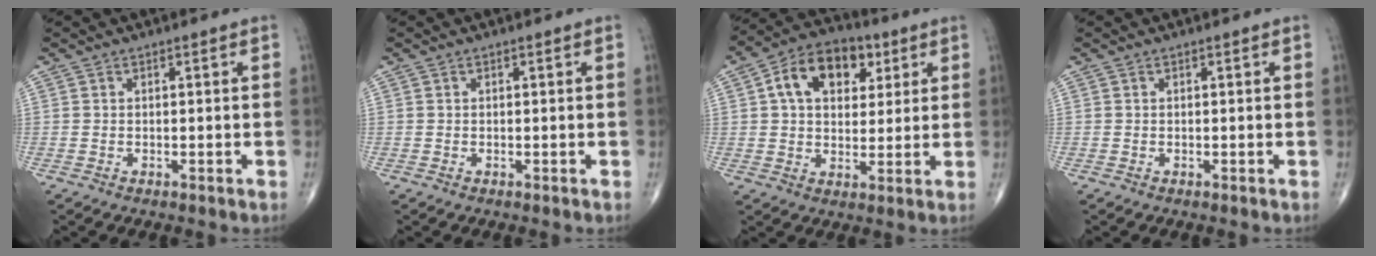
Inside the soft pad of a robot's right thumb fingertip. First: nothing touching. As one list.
[{"total": 0.0}, {"total": 13.5, "force": [4.5, 8.9, 9.1], "torque": [-0.117, 0.005, 0.068]}, {"total": 0.0}]